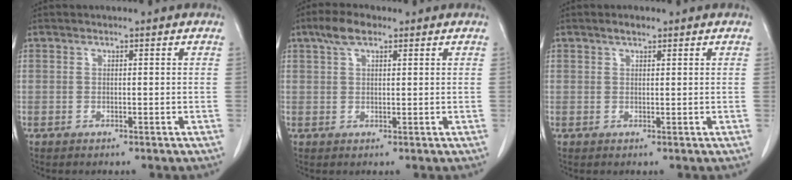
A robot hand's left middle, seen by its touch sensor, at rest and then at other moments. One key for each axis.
{"total": 4.0, "fx": 2.5, "fy": 1.5, "fz": 2.7, "tx": -0.059, "ty": 0.013, "tz": 0.048}
{"total": 1.3, "fx": 1.0, "fy": 0.4, "fz": 0.7, "tx": -0.017, "ty": 0.003, "tz": 0.018}